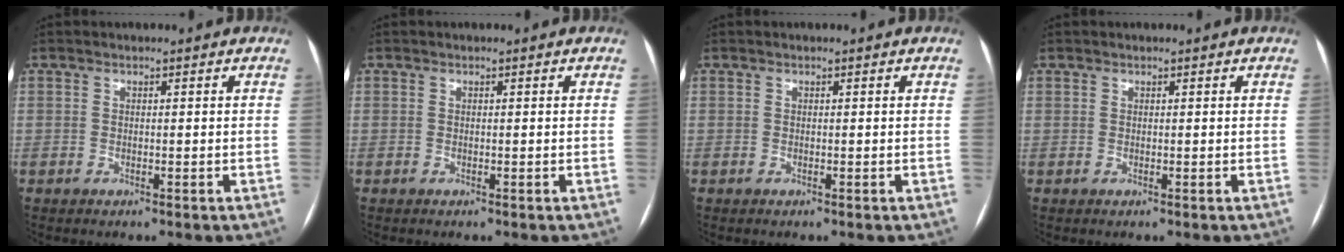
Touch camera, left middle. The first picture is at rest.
{"total": 0.0}
{"total": 0.0}
{"total": 0.0}